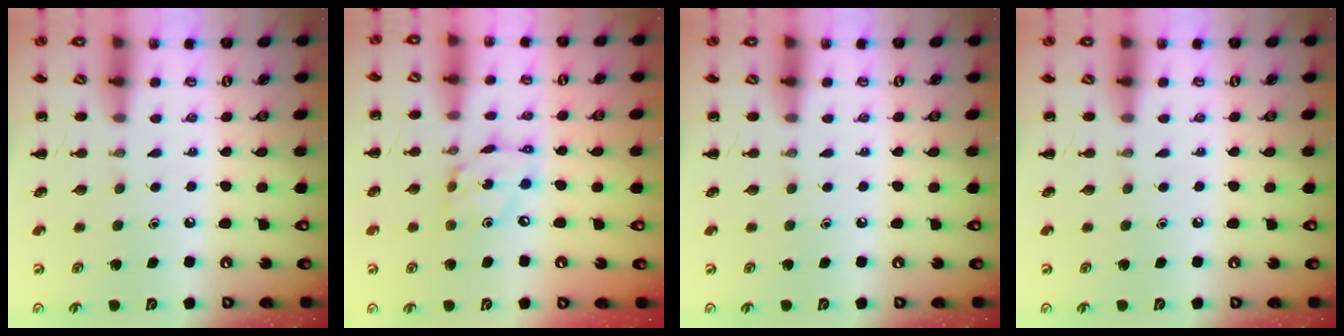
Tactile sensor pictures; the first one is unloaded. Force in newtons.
{"total": 6.4, "press": 6.3, "slide": 1.2}
{"total": 0.0}
{"total": 0.0}